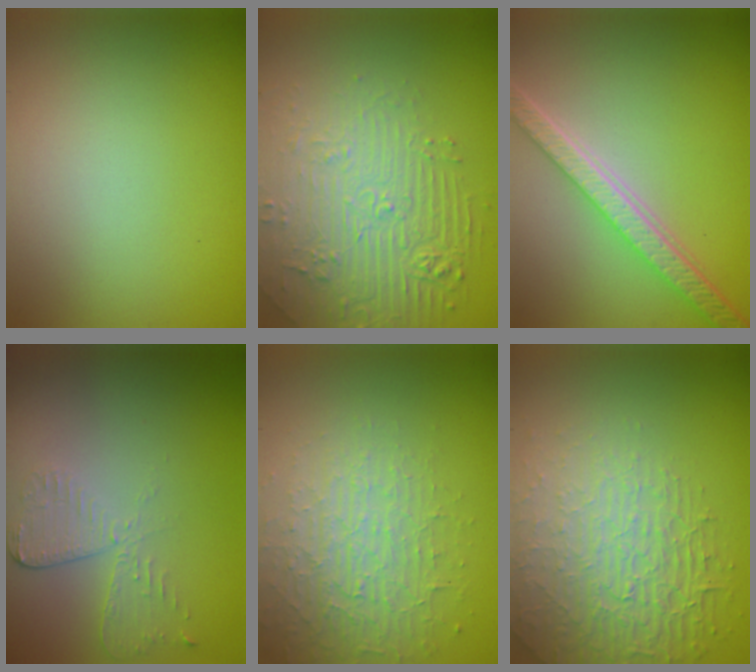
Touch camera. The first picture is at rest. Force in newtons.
{"total": 4.8, "press": 4.4, "slide": 1.9}
{"total": 5.4, "press": 4.1, "slide": 3.4}
{"total": 2.9, "press": 2.6, "slide": 1.3}
{"total": 3.8, "press": 3.5, "slide": 1.3}
{"total": 4.5, "press": 4.2, "slide": 1.7}